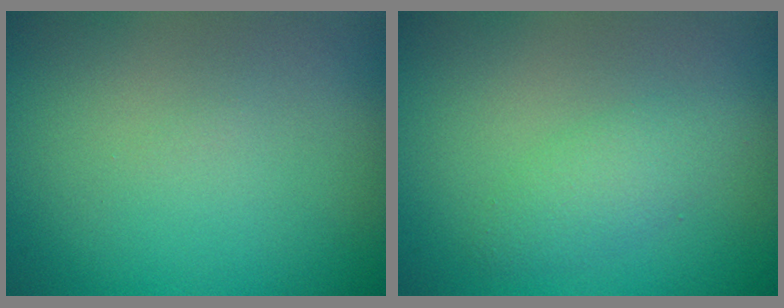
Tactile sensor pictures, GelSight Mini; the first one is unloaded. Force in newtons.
{"total": 2.0, "press": 2.0, "slide": 0.0}